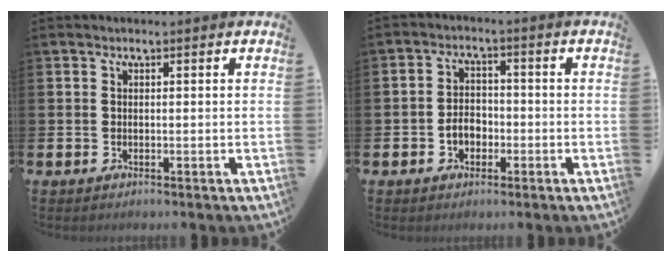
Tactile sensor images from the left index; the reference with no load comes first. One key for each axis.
{"total": 3.3, "fx": -1.2, "fy": 2.5, "fz": 1.8, "tx": -0.028, "ty": 0.002, "tz": -0.029}